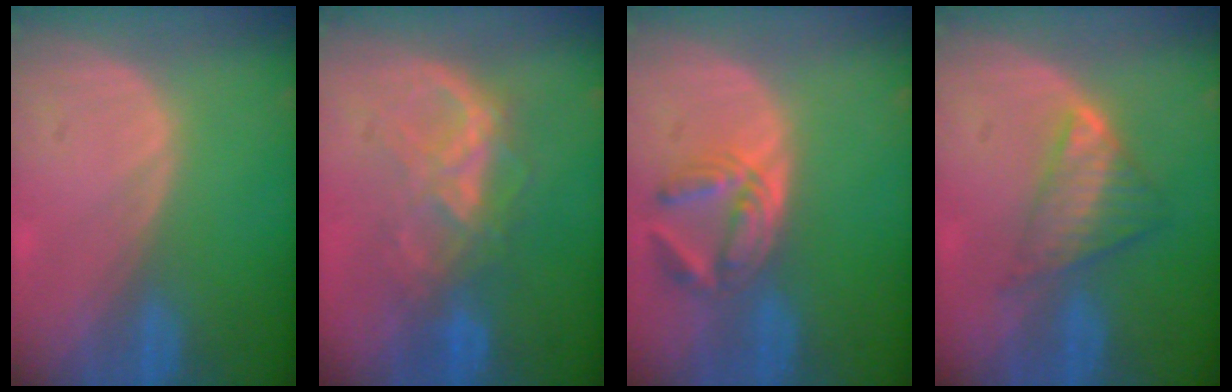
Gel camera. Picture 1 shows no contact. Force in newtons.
{"total": 6.4, "press": 6.4, "slide": 0.8}
{"total": 5.5, "press": 5.3, "slide": 1.4}
{"total": 5.8, "press": 5.4, "slide": 2.3}